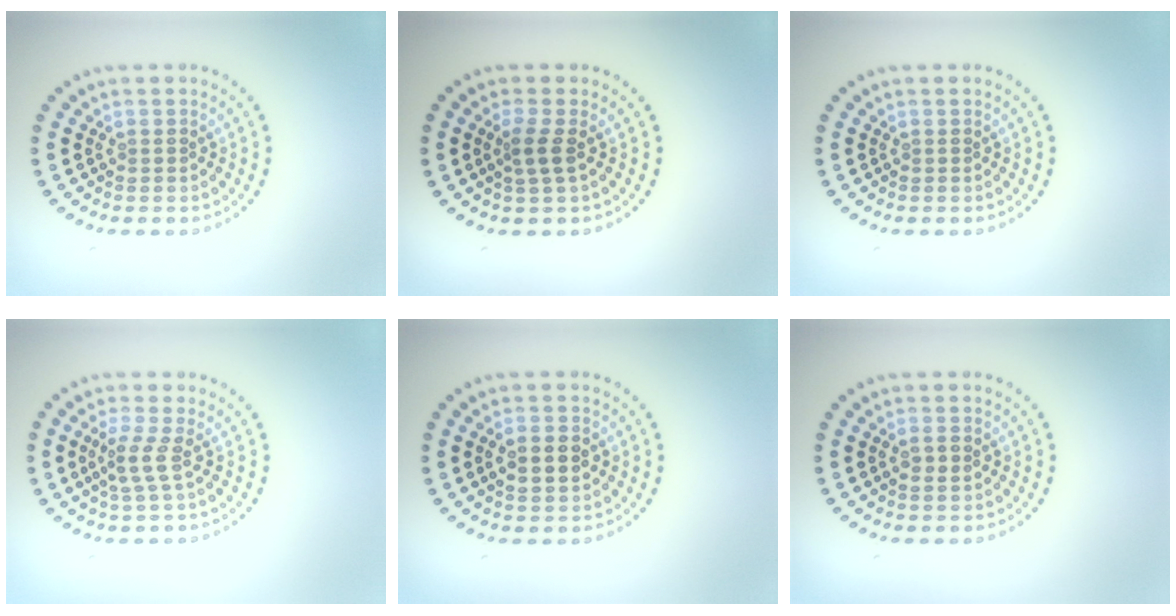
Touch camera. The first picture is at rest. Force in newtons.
{"total": 1.7, "press": 1.3, "slide": 1.1}
{"total": 0.0}
{"total": 2.0, "press": 1.3, "slide": 1.5}
{"total": 2.4, "press": 2.4, "slide": 0.1}
{"total": 1.1, "press": 1.1, "slide": 0.3}